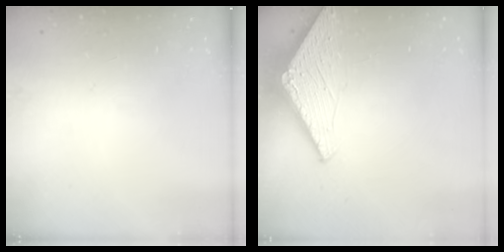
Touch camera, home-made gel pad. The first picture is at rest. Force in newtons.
{"total": 2.9, "press": 2.9, "slide": 0.2}